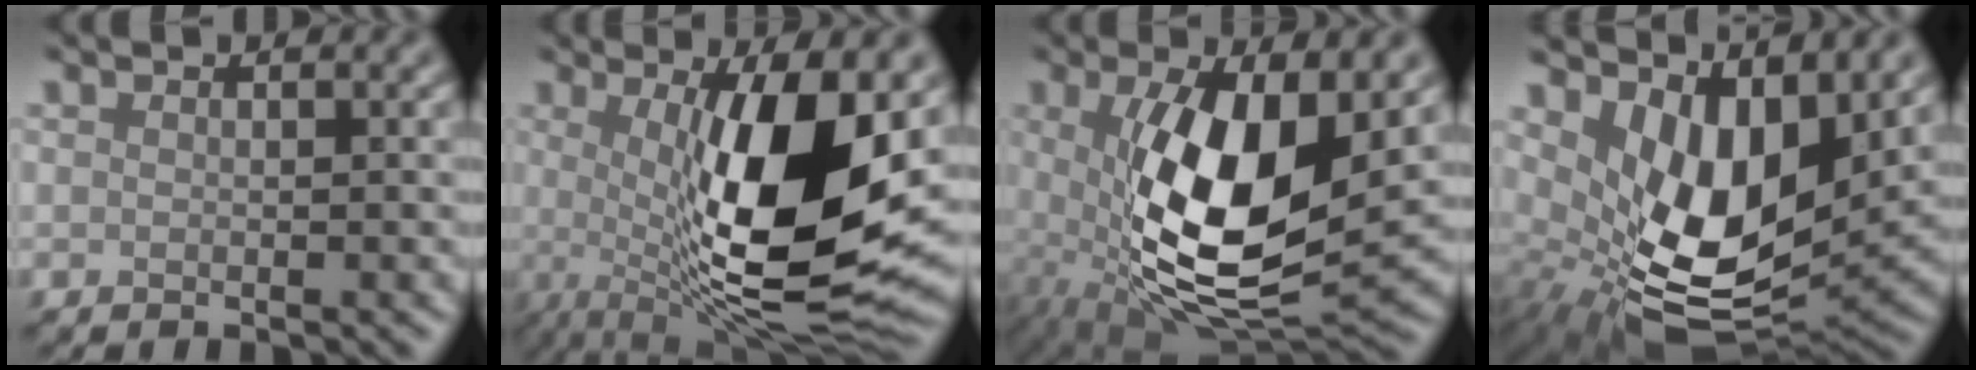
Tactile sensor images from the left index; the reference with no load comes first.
{"total": 13.4, "force": [0.3, 4.0, 12.9], "torque": [-0.193, -0.016, 0.004]}
{"total": 11.5, "force": [0.6, 5.1, 10.3], "torque": [-0.190, -0.023, 0.023]}
{"total": 10.1, "force": [2.0, 5.5, 8.2], "torque": [-0.159, -0.032, 0.049]}